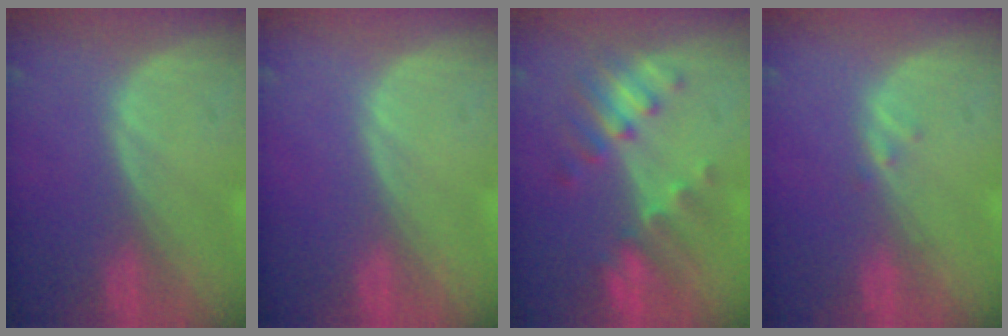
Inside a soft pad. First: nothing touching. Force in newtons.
{"total": 0.0}
{"total": 7.7, "press": 6.8, "slide": 3.5}
{"total": 0.8, "press": 0.8, "slide": 0.1}